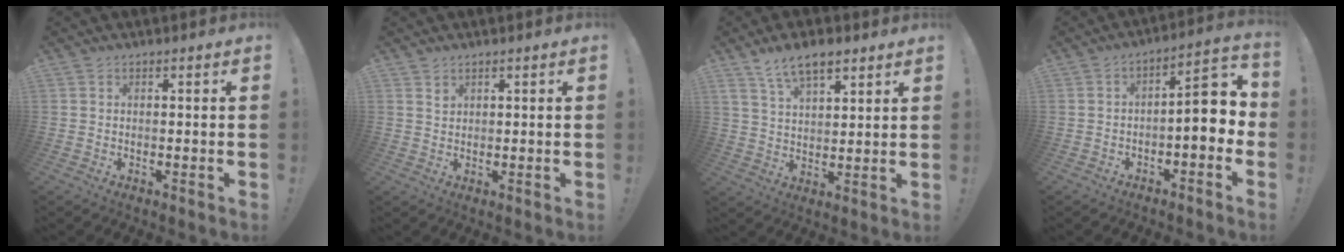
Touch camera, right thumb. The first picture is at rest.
{"total": 1.5, "force": [1.2, 0.8, 0.4], "torque": [0.007, -0.010, 0.020]}
{"total": 9.0, "force": [6.1, 4.0, 5.3], "torque": [-0.082, -0.024, 0.113]}
{"total": 9.2, "force": [-1.0, 3.2, 8.5], "torque": [-0.105, 0.000, -0.022]}